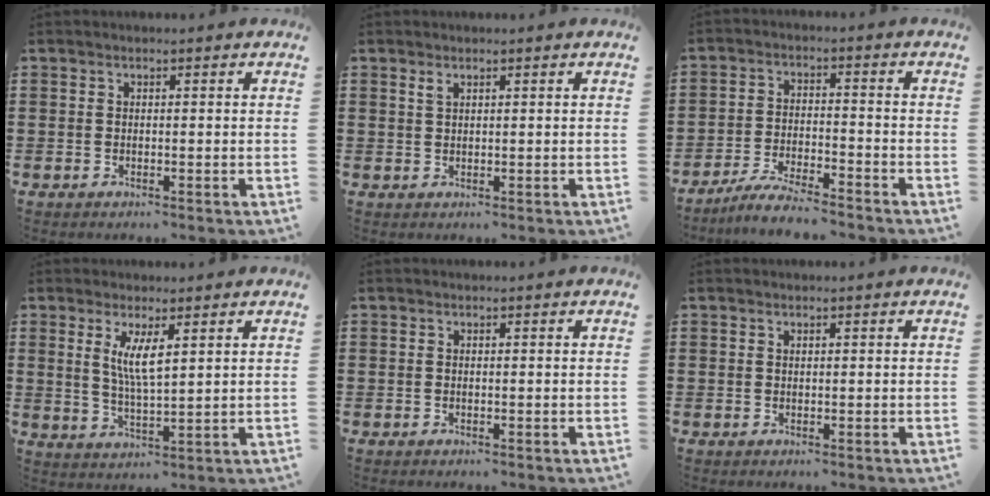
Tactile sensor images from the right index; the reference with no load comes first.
{"total": 1.0, "force": [0.6, 0.2, 0.7], "torque": [-0.016, 0.000, 0.011]}
{"total": 5.2, "force": [-5.0, -0.1, 1.7], "torque": [-0.043, -0.009, -0.098]}
{"total": 5.4, "force": [2.0, 1.2, 4.9], "torque": [-0.101, -0.001, 0.035]}
{"total": 0.0}
{"total": 0.0}